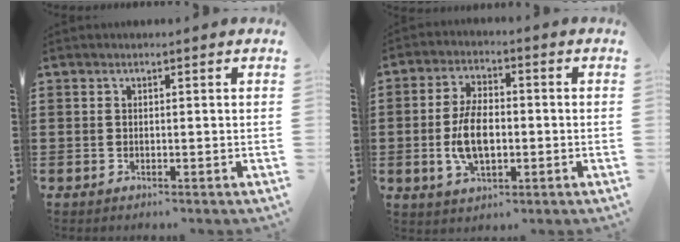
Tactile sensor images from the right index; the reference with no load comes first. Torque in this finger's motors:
{"motor_torque": [1.86, 0.17, 1.04, 0.21]}